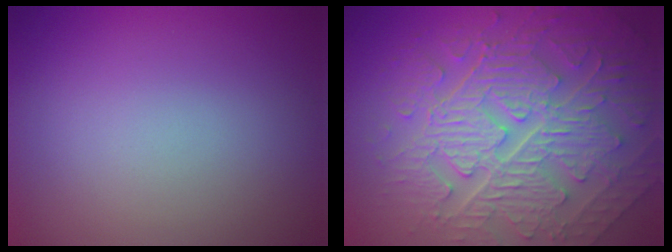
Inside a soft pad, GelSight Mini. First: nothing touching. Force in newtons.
{"total": 10.2, "press": 6.8, "slide": 7.5}